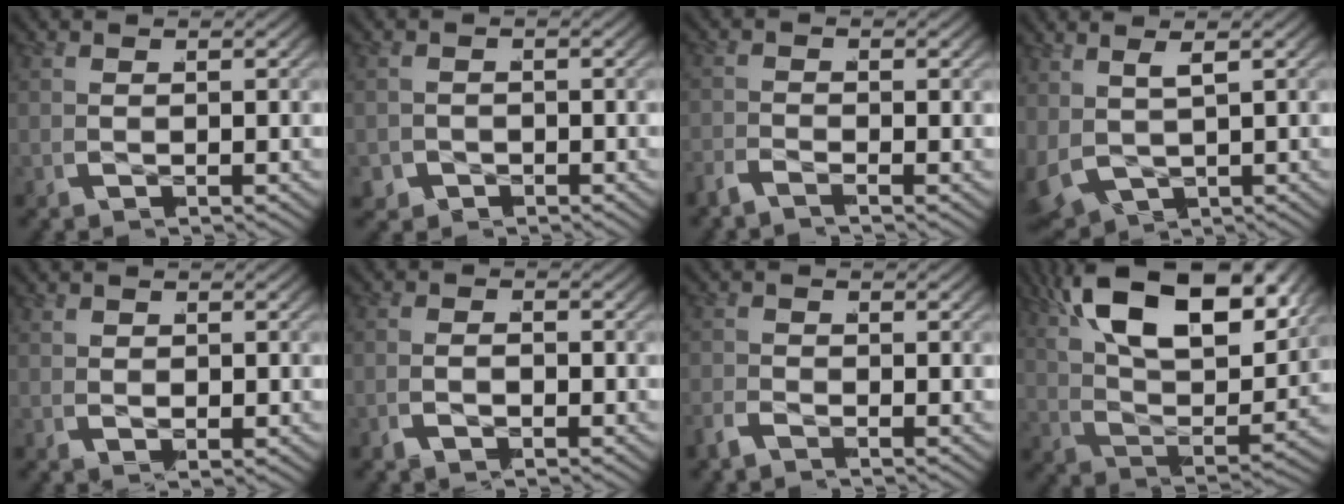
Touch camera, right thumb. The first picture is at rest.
{"total": 2.1, "force": [-1.5, 1.5, 0.1], "torque": [-0.012, -0.016, -0.017]}
{"total": 1.7, "force": [-1.3, -1.0, -0.4], "torque": [0.014, 0.011, -0.042]}
{"total": 4.7, "force": [-1.1, 3.6, 2.8], "torque": [-0.072, -0.025, 0.006]}
{"total": 0.8, "force": [0.6, 0.2, 0.4], "torque": [-0.005, 0.000, 0.015]}
{"total": 0.9, "force": [-0.8, 0.1, 0.4], "torque": [-0.004, 0.004, -0.022]}
{"total": 1.2, "force": [-0.9, -0.6, -0.4], "torque": [0.008, 0.007, -0.029]}
{"total": 12.5, "force": [5.4, 5.9, 9.6], "torque": [-0.188, 0.004, 0.086]}